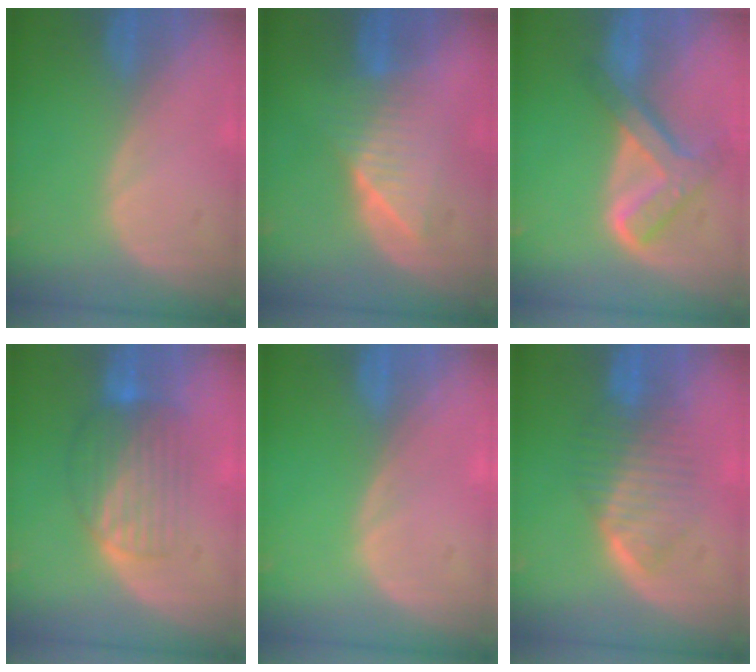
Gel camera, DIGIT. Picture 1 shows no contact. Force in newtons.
{"total": 6.4, "press": 6.3, "slide": 1.0}
{"total": 8.0, "press": 6.8, "slide": 4.3}
{"total": 7.6, "press": 7.0, "slide": 3.1}
{"total": 0.0}
{"total": 6.5, "press": 6.4, "slide": 1.0}